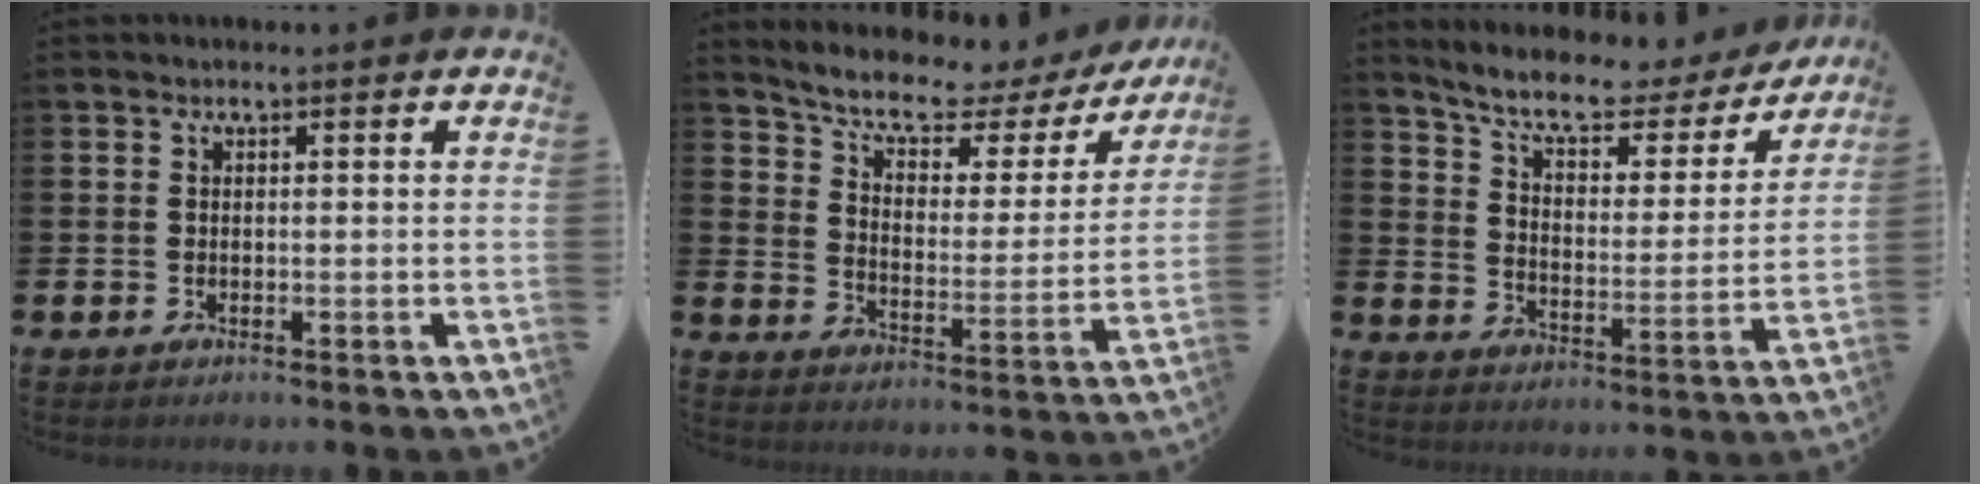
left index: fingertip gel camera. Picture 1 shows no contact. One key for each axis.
{"total": 7.2, "fx": 6.2, "fy": 2.3, "fz": 2.9, "tx": -0.085, "ty": -0.043, "tz": 0.100}
{"total": 8.4, "fx": 7.3, "fy": 2.4, "fz": 3.3, "tx": -0.088, "ty": -0.051, "tz": 0.121}